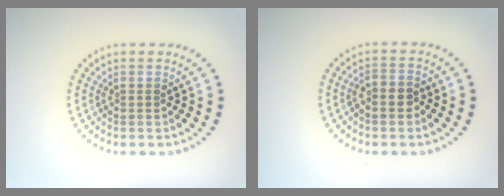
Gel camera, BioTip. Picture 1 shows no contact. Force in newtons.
{"total": 2.0, "press": 1.8, "slide": 0.8}